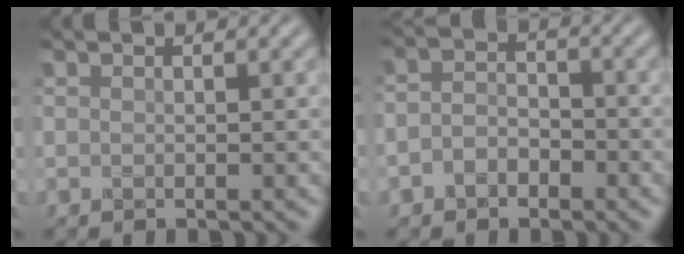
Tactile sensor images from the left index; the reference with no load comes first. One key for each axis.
{"total": 2.2, "fx": -1.2, "fy": 1.5, "fz": 1.1, "tx": -0.023, "ty": 0.007, "tz": -0.027}